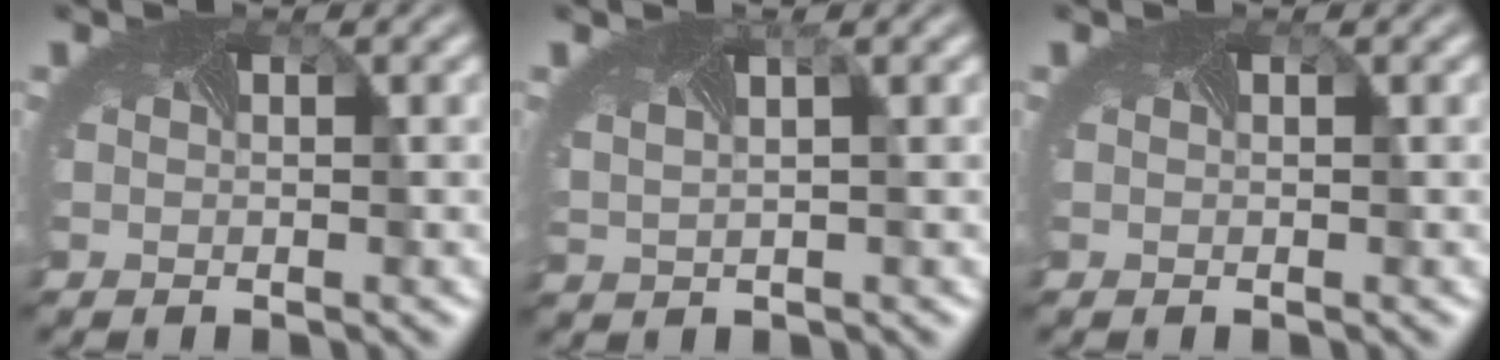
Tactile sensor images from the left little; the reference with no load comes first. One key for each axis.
{"total": 2.7, "fx": 1.9, "fy": 1.3, "fz": 1.3, "tx": -0.013, "ty": 0.016, "tz": 0.018}
{"total": 0.0}